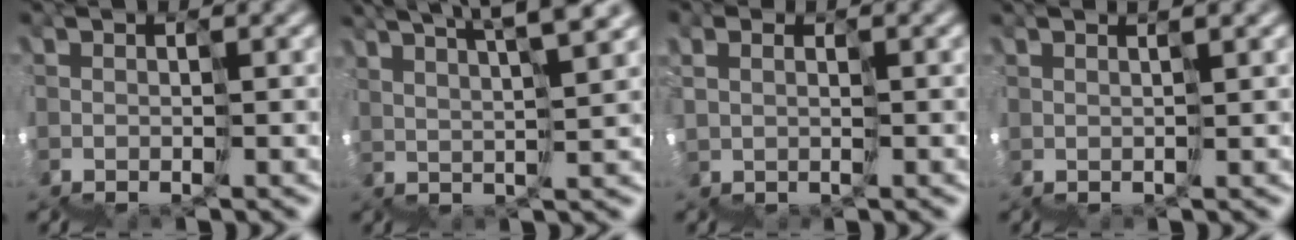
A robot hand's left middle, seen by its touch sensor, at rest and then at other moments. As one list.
[{"total": 6.6, "force": [5.8, 0.6, 3.1], "torque": [-0.054, 0.064, 0.075]}, {"total": 3.3, "force": [0.6, -1.1, -3.1], "torque": [0.024, 0.014, 0.010]}, {"total": 2.2, "force": [1.4, 0.5, 1.7], "torque": [-0.004, 0.032, 0.021]}]